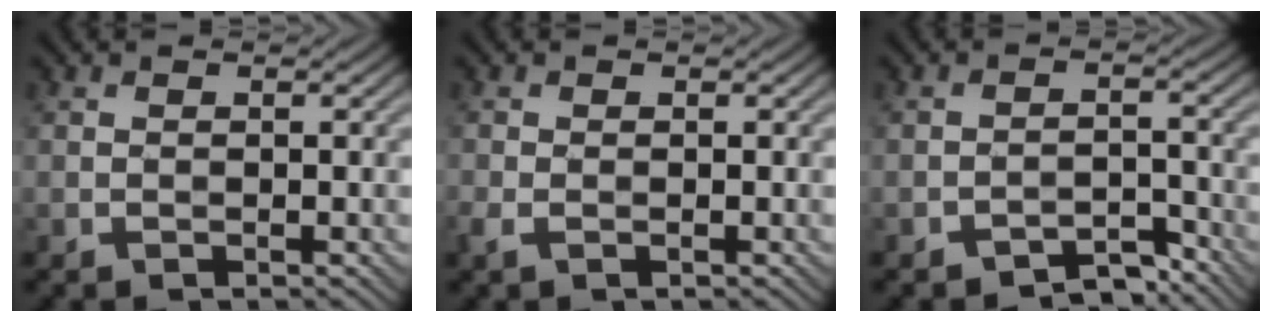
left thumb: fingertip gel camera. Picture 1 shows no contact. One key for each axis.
{"total": 1.5, "fx": -0.7, "fy": 0.7, "fz": 1.1, "tx": -0.034, "ty": -0.005, "tz": -0.018}
{"total": 3.8, "fx": -3.3, "fy": 1.3, "fz": 1.4, "tx": -0.016, "ty": 0.011, "tz": -0.053}